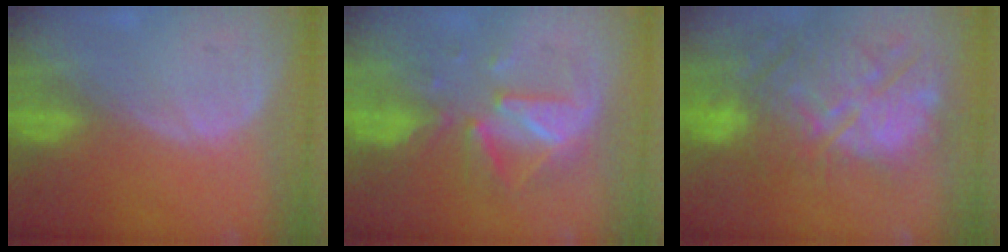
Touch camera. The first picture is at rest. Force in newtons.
{"total": 8.1, "press": 8.0, "slide": 1.4}
{"total": 14.0, "press": 12.5, "slide": 6.4}